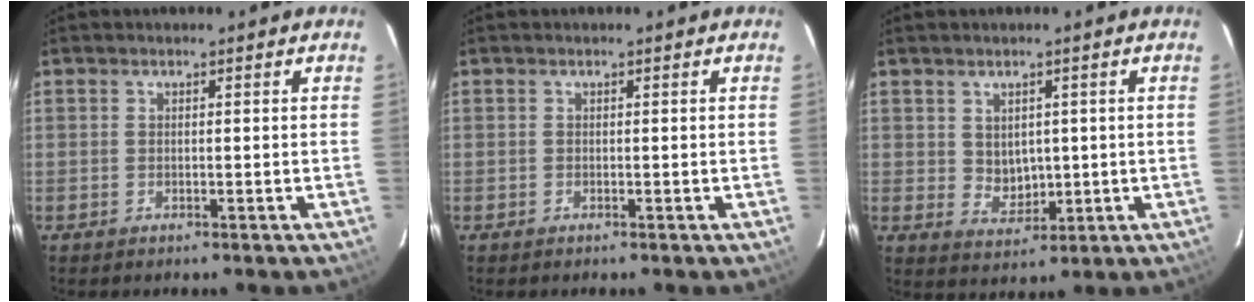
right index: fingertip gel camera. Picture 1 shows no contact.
{"total": 0.0}
{"total": 4.3, "force": [1.0, 3.7, 2.0], "torque": [-0.032, -0.001, 0.031]}